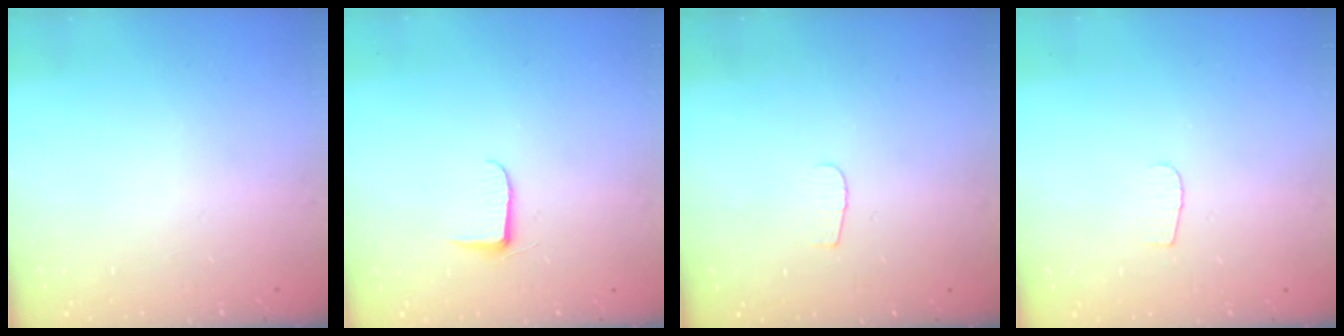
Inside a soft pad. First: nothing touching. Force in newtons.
{"total": 5.1, "press": 5.1, "slide": 0.5}
{"total": 3.4, "press": 3.4, "slide": 0.4}
{"total": 3.6, "press": 3.5, "slide": 0.4}